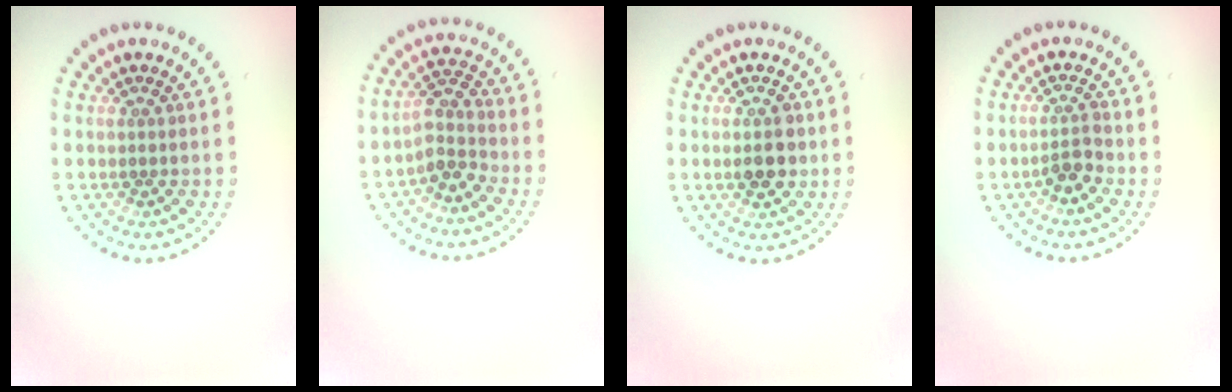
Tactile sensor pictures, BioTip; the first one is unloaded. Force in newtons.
{"total": 2.7, "press": 2.2, "slide": 1.6}
{"total": 3.0, "press": 3.0, "slide": 0.1}
{"total": 1.8, "press": 1.5, "slide": 1.0}